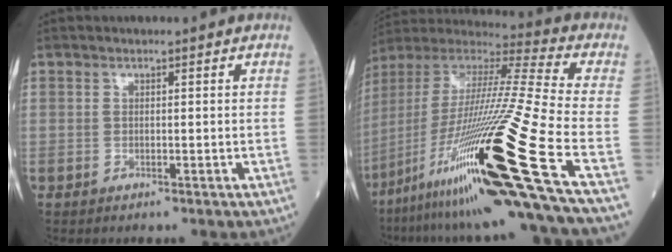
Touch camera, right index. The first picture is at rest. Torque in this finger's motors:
{"motor_torque": [2.14, 0.00, 1.06, 0.21]}